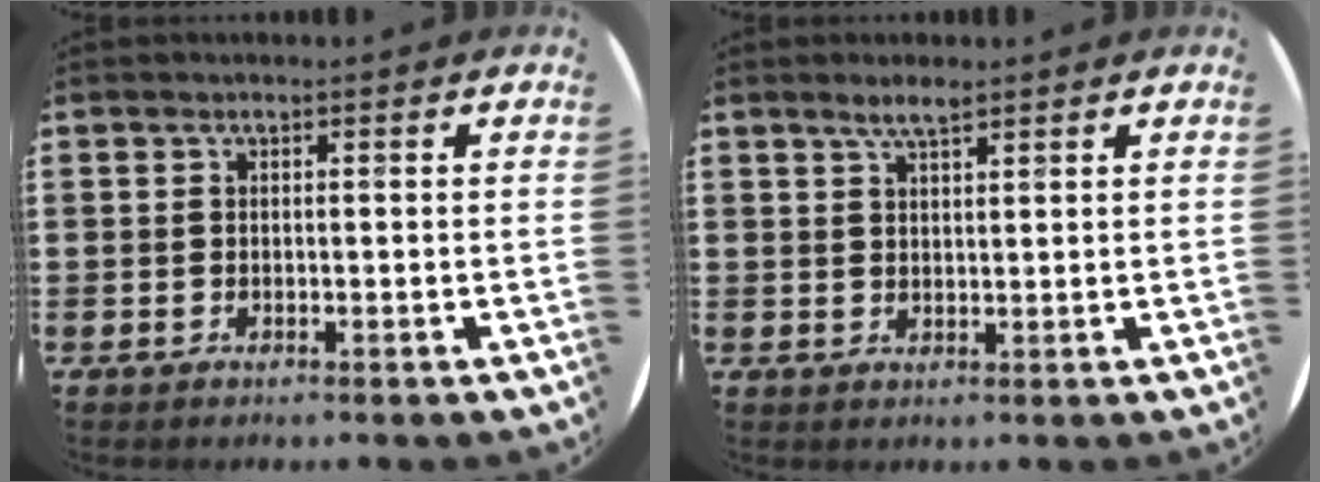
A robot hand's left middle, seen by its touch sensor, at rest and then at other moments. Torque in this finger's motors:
{"motor_torque": [0.34, -0.26, 0.06, 0.06]}